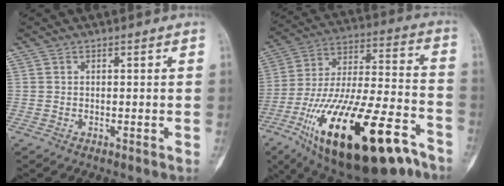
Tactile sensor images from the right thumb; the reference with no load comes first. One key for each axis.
{"total": 32.2, "fx": -16.7, "fy": 11.5, "fz": 25.1, "tx": -0.443, "ty": 0.053, "tz": -0.271}